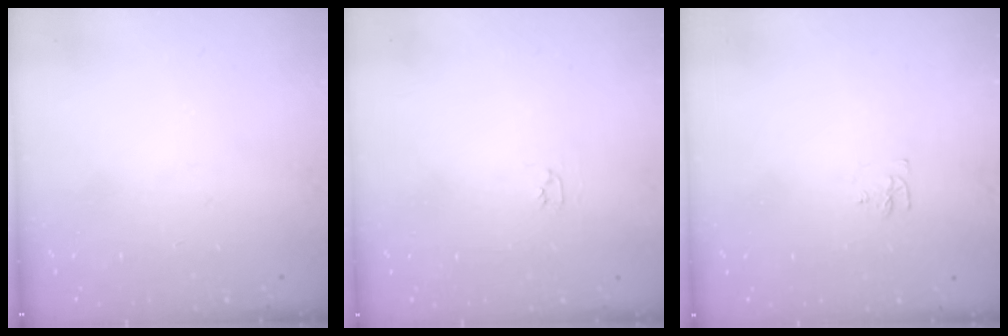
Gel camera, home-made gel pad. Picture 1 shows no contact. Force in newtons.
{"total": 2.0, "press": 2.0, "slide": 0.3}
{"total": 3.7, "press": 3.6, "slide": 0.6}